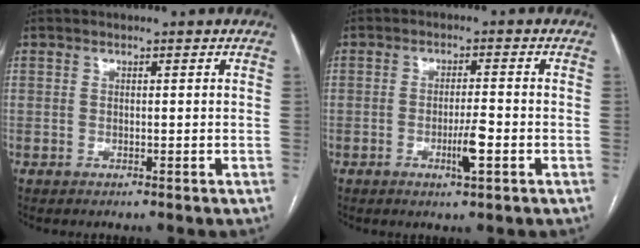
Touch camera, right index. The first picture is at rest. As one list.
[{"total": 4.2, "force": [-1.5, 0.2, 3.9], "torque": [-0.070, -0.005, -0.024]}]